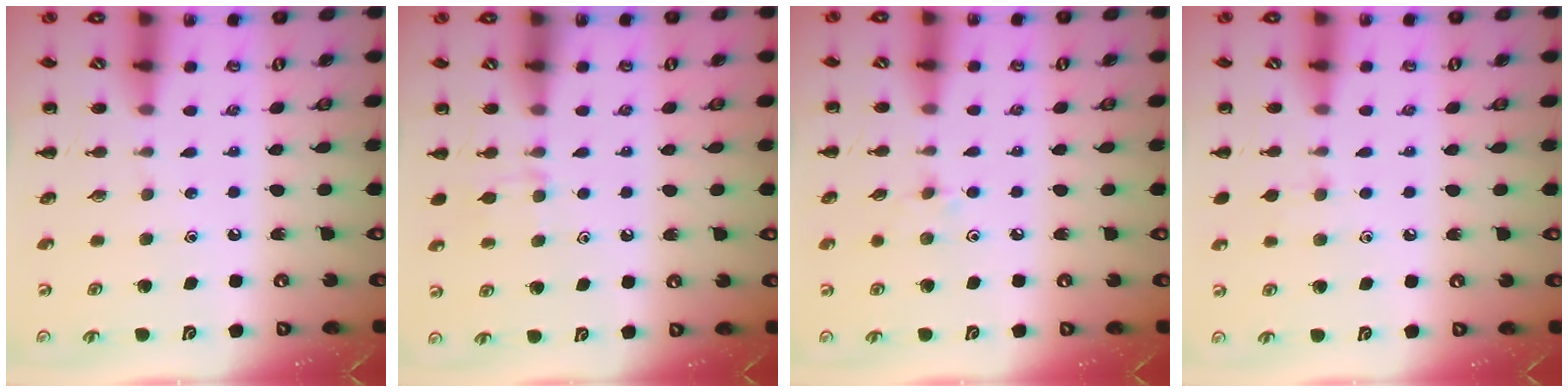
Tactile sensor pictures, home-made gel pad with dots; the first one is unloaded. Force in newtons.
{"total": 6.6, "press": 6.3, "slide": 2.1}
{"total": 4.8, "press": 4.5, "slide": 1.8}
{"total": 4.7, "press": 4.4, "slide": 1.7}